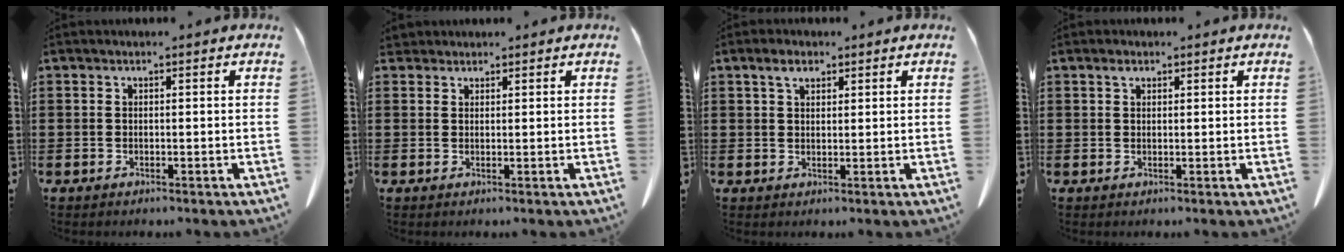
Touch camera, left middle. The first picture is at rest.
{"total": 1.6, "force": [1.4, 0.6, 0.2], "torque": [-0.009, 0.003, 0.029]}
{"total": 3.1, "force": [1.9, 1.4, 1.9], "torque": [-0.034, 0.003, 0.033]}
{"total": 1.4, "force": [0.8, 0.7, 0.9], "torque": [-0.020, 0.004, 0.015]}